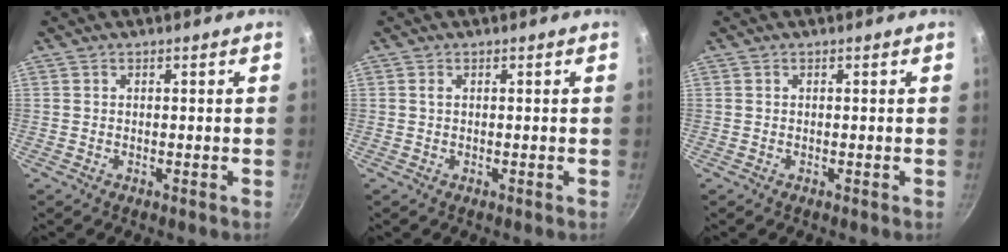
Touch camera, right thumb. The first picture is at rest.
{"total": 0.6, "force": [0.1, 0.3, 0.5], "torque": [-0.011, 0.002, 0.001]}
{"total": 0.0}